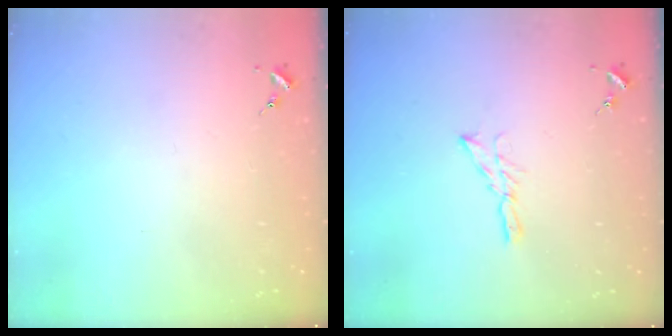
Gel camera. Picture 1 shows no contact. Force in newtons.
{"total": 5.2, "press": 5.2, "slide": 0.5}